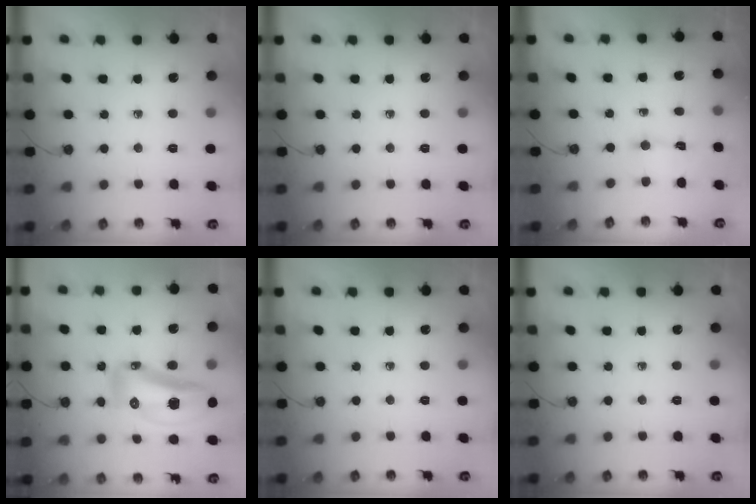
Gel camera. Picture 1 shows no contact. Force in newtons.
{"total": 0.0}
{"total": 1.2, "press": 1.0, "slide": 0.6}
{"total": 28.5, "press": 22.7, "slide": 17.3}
{"total": 0.0}
{"total": 0.0}